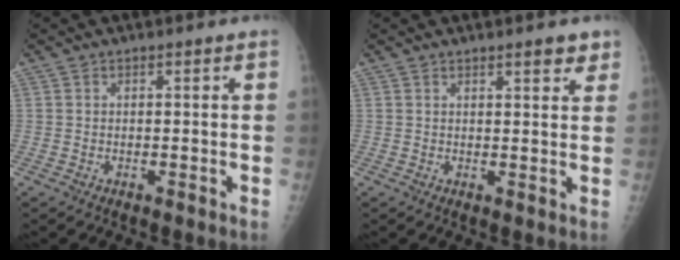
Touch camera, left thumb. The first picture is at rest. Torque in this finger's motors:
{"motor_torque": [-0.15, -0.12, 0.19, -0.02, 0.00]}